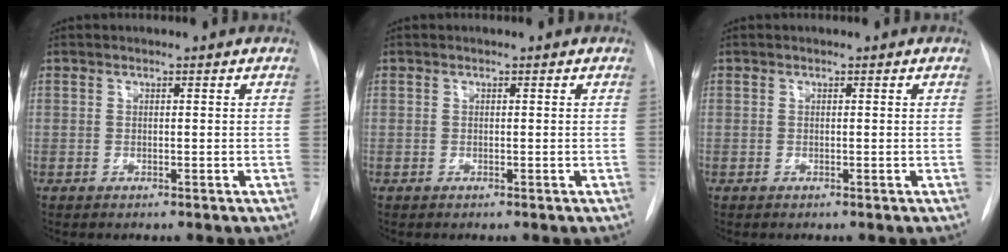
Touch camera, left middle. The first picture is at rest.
{"total": 0.0}
{"total": 0.0}